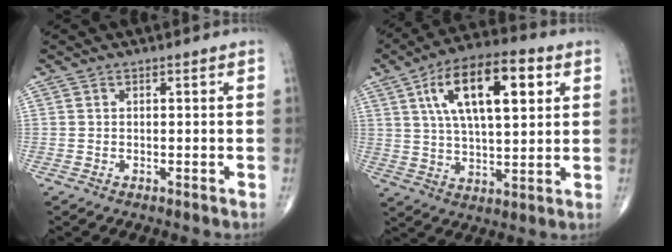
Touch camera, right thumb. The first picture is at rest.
{"total": 17.5, "force": [6.1, 7.3, 14.8], "torque": [-0.235, 0.001, 0.098]}